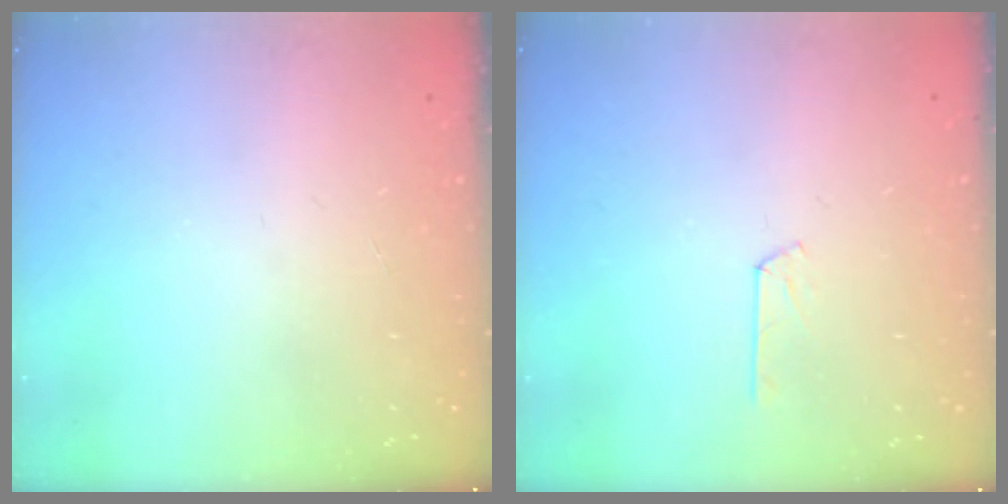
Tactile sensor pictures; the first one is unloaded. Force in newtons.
{"total": 2.9, "press": 2.9, "slide": 0.3}